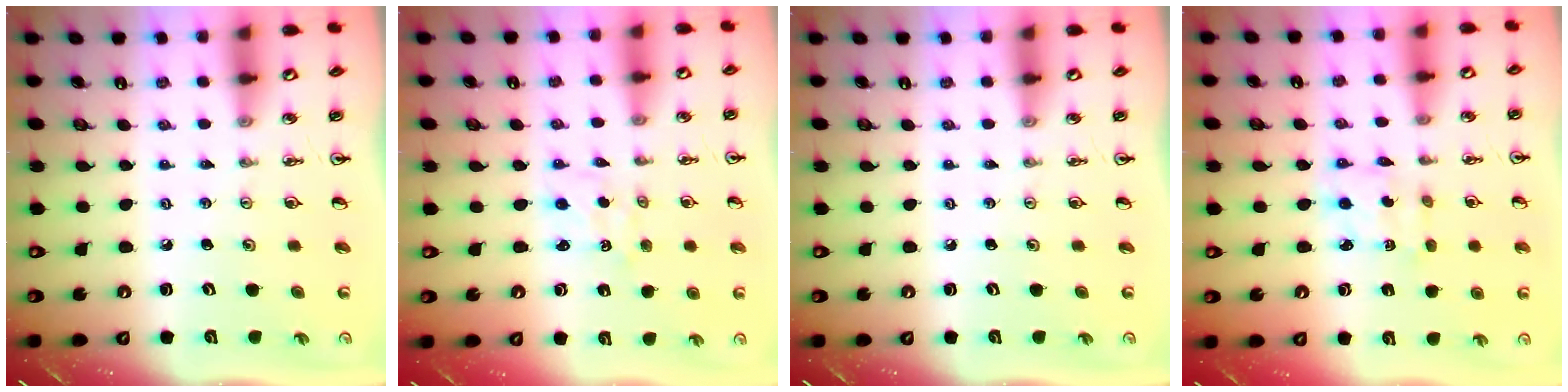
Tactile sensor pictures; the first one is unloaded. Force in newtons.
{"total": 0.9, "press": 0.7, "slide": 0.5}
{"total": 0.0}
{"total": 2.1, "press": 2.0, "slide": 0.4}